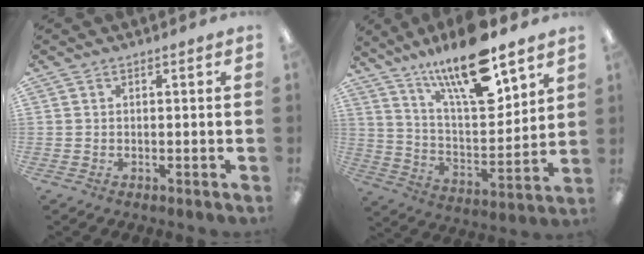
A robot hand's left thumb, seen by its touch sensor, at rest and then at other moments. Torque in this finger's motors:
{"motor_torque": [0.54, 0.61, 1.43, -1.35, 0.16]}